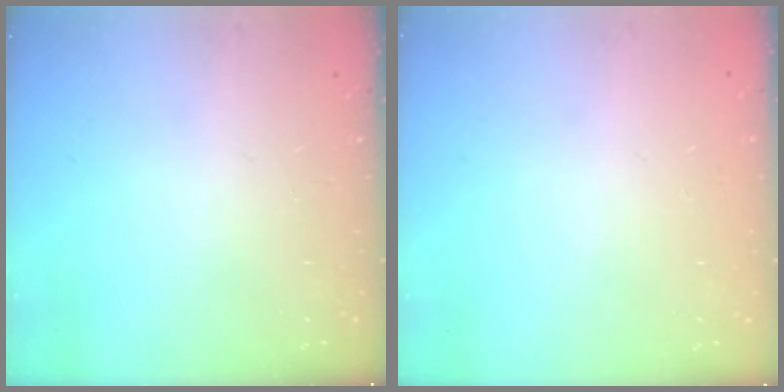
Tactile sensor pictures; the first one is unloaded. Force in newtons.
{"total": 0.0}